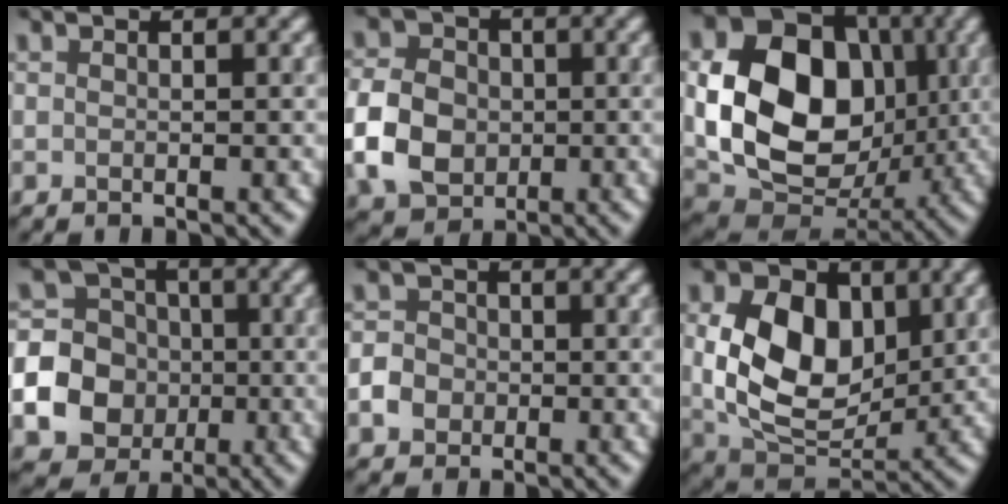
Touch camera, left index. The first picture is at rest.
{"total": 5.7, "force": [-1.4, 4.7, 2.9], "torque": [-0.064, 0.000, -0.035]}
{"total": 12.9, "force": [0.5, 10.1, 8.0], "torque": [-0.140, -0.013, 0.011]}
{"total": 16.9, "force": [-4.4, 16.0, 3.2], "torque": [-0.116, -0.035, -0.096]}
{"total": 2.2, "force": [-1.0, 1.9, 0.3], "torque": [0.001, 0.003, -0.019]}
{"total": 8.9, "force": [1.4, 6.3, 6.1], "torque": [-0.126, -0.008, 0.028]}